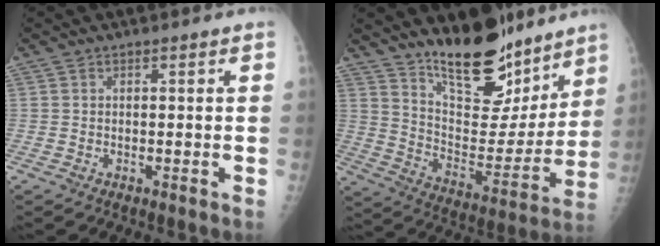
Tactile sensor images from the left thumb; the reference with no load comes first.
{"total": 20.6, "force": [15.8, 8.2, 10.4], "torque": [-0.105, -0.111, 0.256]}